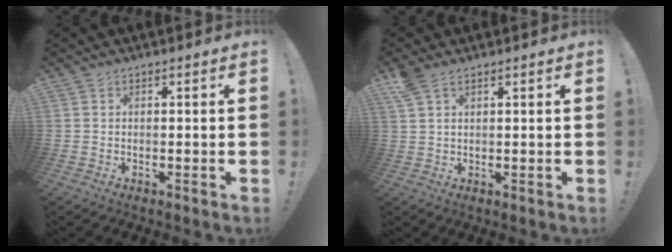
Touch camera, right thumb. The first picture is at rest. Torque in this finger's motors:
{"motor_torque": [0.00, 0.00, 0.02, 0.06, 0.02]}